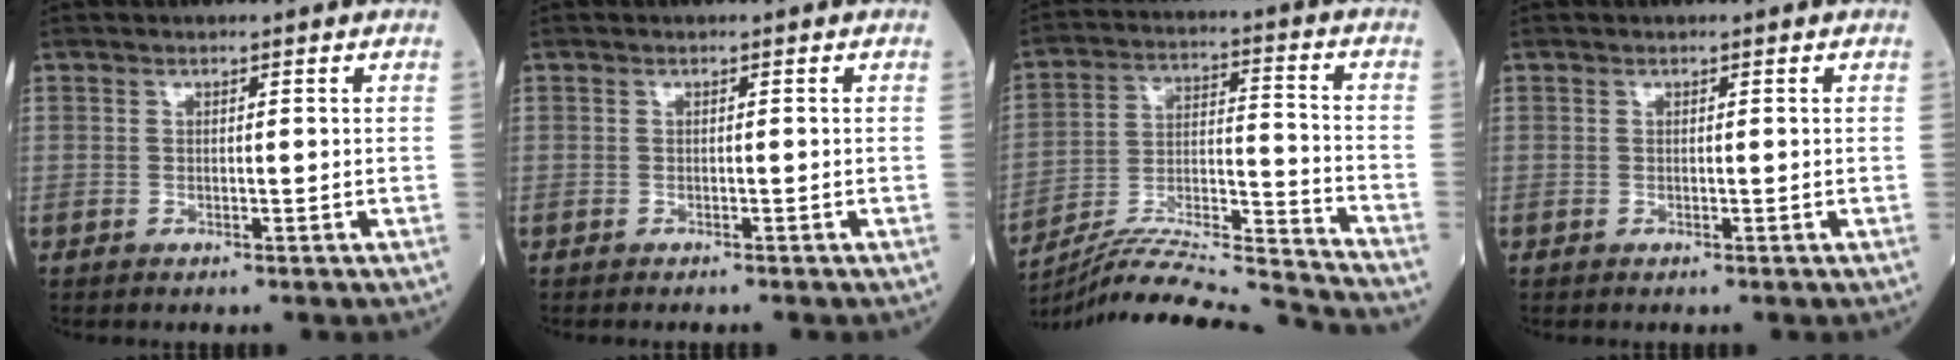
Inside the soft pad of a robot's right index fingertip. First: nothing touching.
{"total": 0.8, "force": [-0.7, 0.0, 0.2], "torque": [-0.005, 0.000, -0.012]}
{"total": 19.8, "force": [-19.0, -1.6, 5.4], "torque": [-0.111, 0.000, -0.310]}
{"total": 0.0}